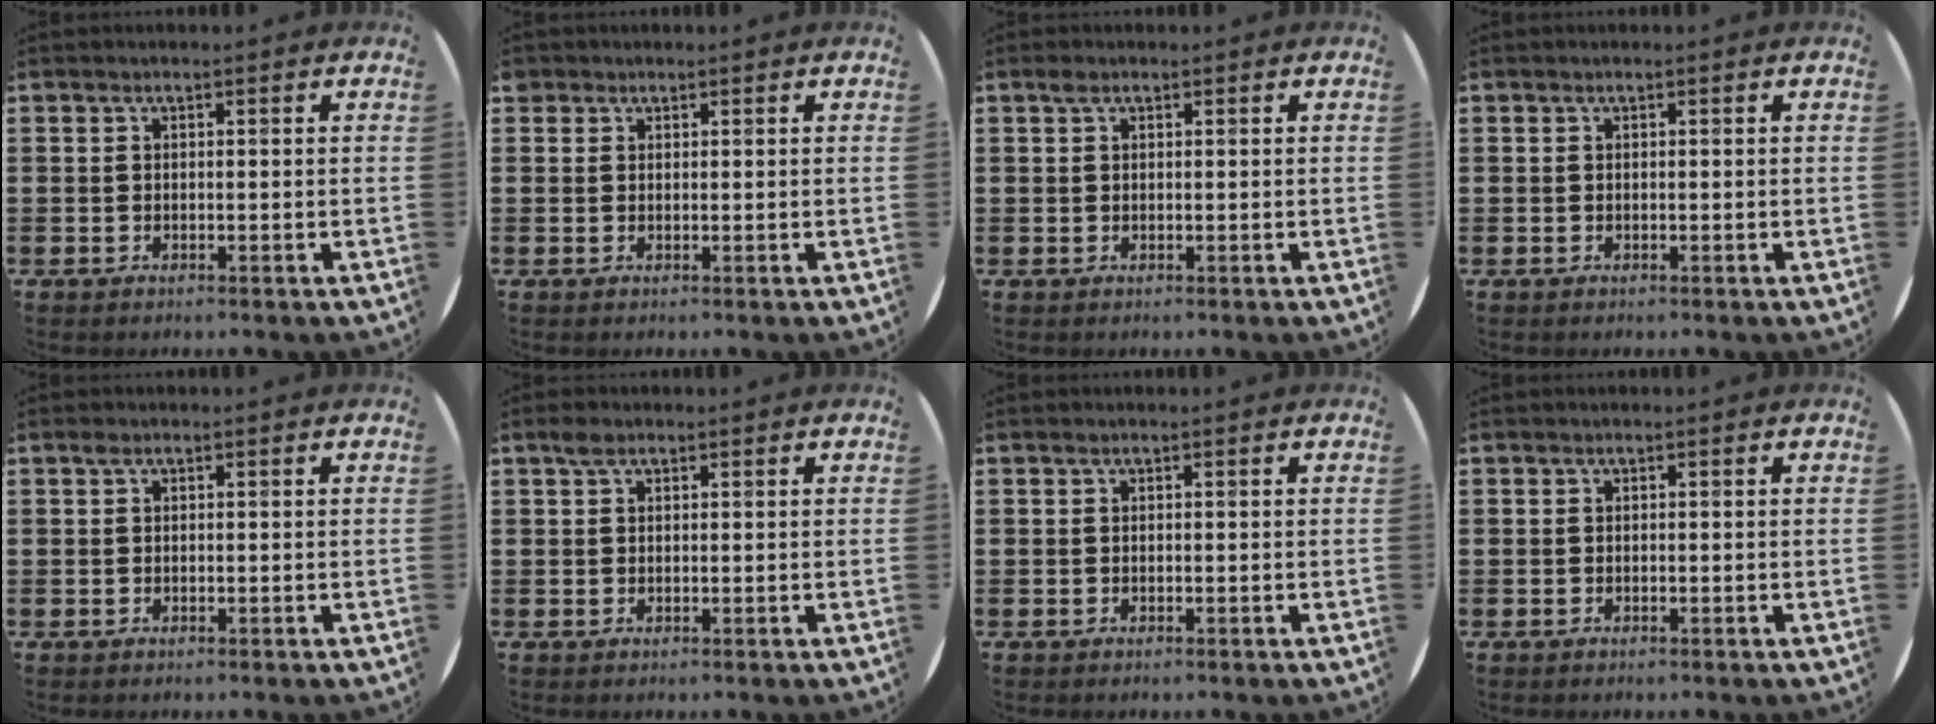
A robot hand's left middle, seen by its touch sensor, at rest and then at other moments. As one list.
[{"total": 0.8, "force": [0.7, 0.4, 0.0], "torque": [0.000, 0.003, 0.014]}, {"total": 0.9, "force": [0.6, 0.6, 0.4], "torque": [-0.001, 0.001, 0.009]}, {"total": 0.0}, {"total": 0.6, "force": [0.4, 0.4, 0.2], "torque": [0.002, -0.001, 0.006]}, {"total": 1.7, "force": [1.2, 1.0, 0.8], "torque": [-0.010, 0.002, 0.021]}, {"total": 0.0}, {"total": 0.0}]